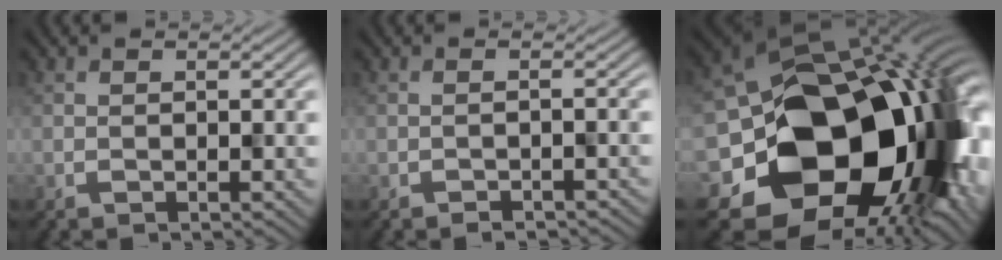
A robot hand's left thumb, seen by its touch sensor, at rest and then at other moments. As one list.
[{"total": 1.2, "force": [-1.0, -0.2, -0.7], "torque": [0.012, 0.004, -0.016]}, {"total": 19.0, "force": [-1.8, 14.8, 11.7], "torque": [-0.219, -0.057, -0.017]}]